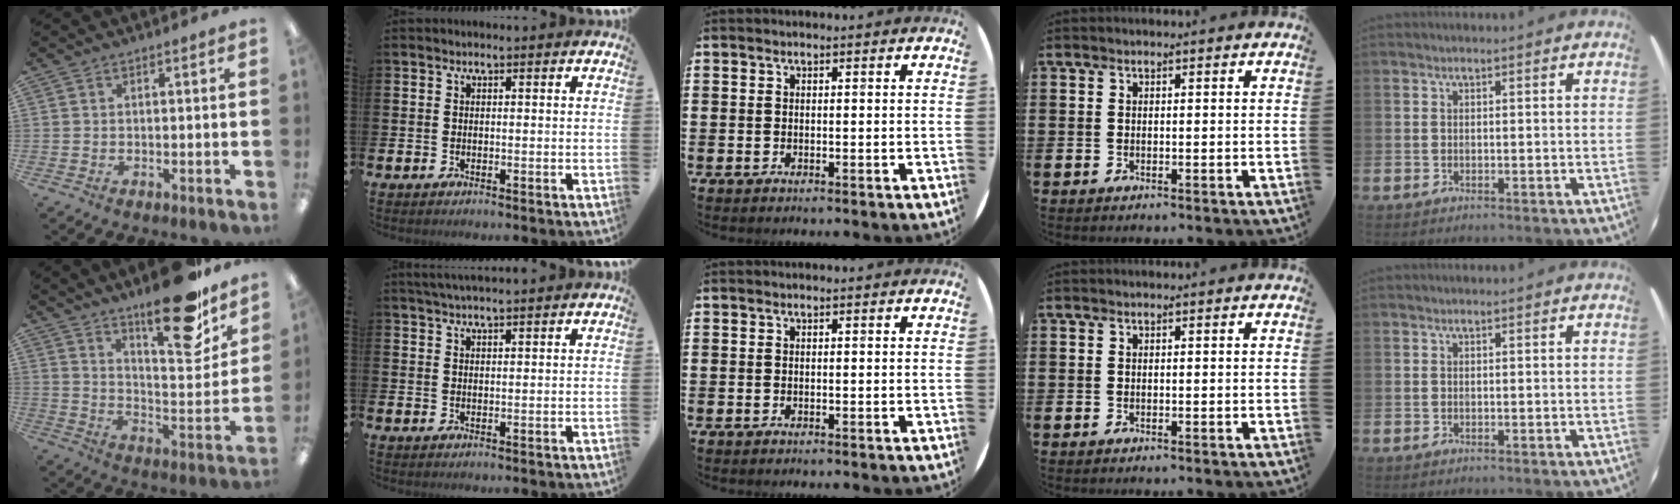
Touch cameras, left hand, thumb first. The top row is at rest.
{"thumb": {"total": 20.9, "force": [16.1, 5.8, 12.0], "torque": [-0.168, -0.116, 0.261]}, "index": {"total": 2.5, "force": [2.4, 0.0, 0.7], "torque": [-0.018, -0.004, 0.044]}}